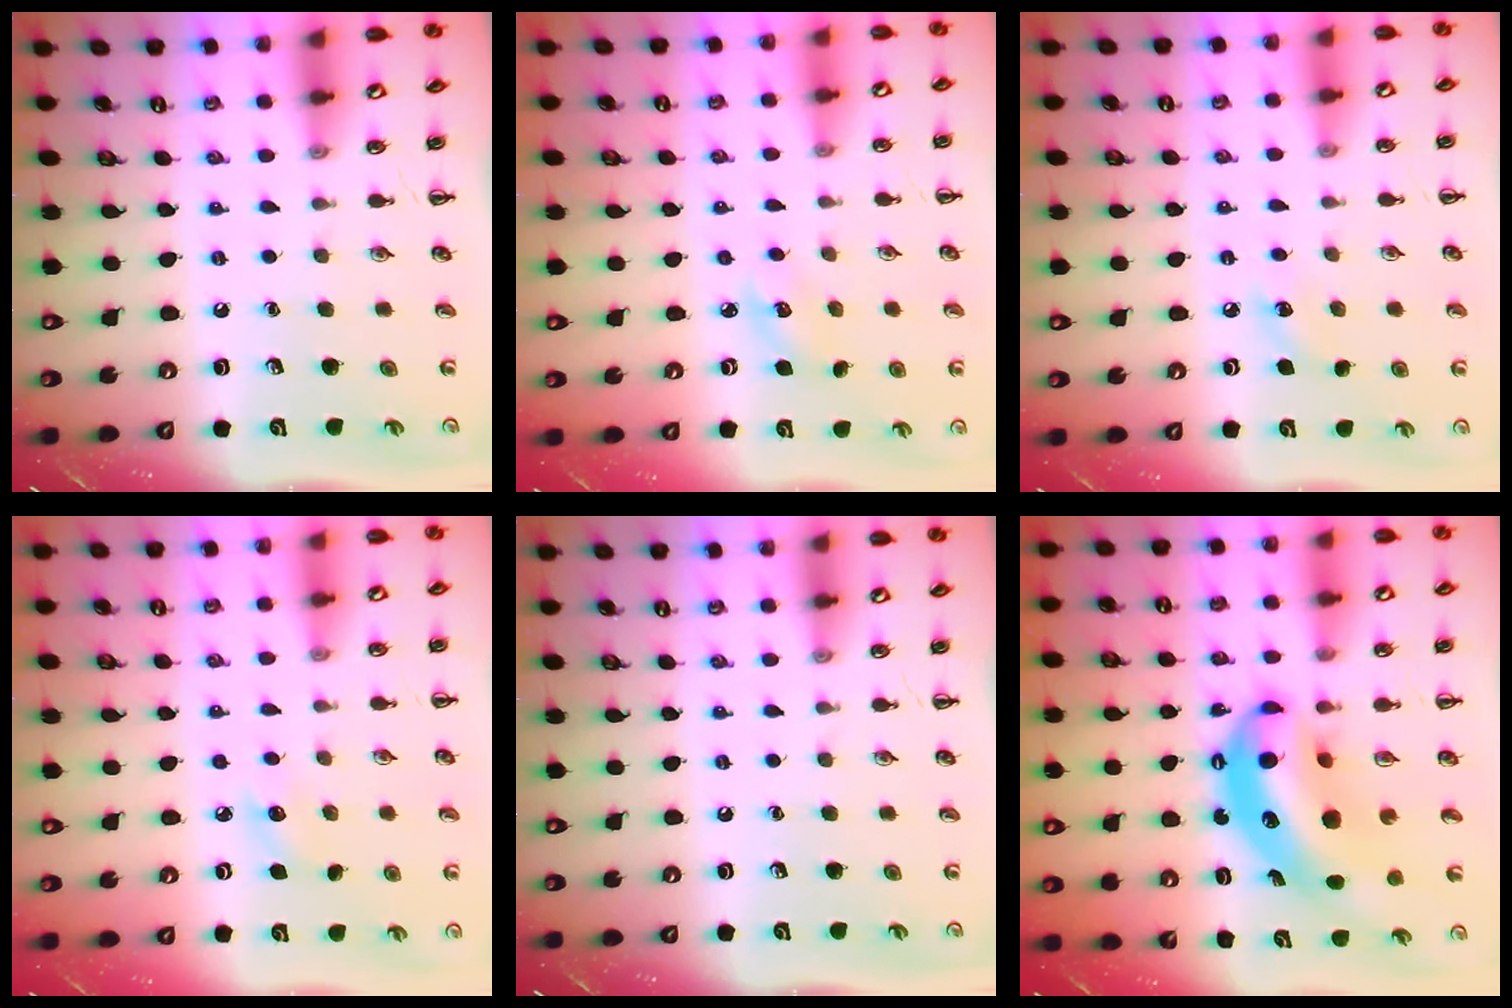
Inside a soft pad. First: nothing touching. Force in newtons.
{"total": 3.7, "press": 3.6, "slide": 1.0}
{"total": 6.4, "press": 6.1, "slide": 1.9}
{"total": 6.3, "press": 6.0, "slide": 1.9}
{"total": 0.0}
{"total": 12.9, "press": 12.4, "slide": 3.4}